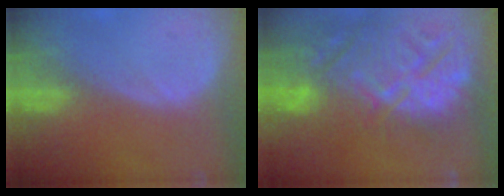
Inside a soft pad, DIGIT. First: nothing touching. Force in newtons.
{"total": 15.4, "press": 13.1, "slide": 8.0}